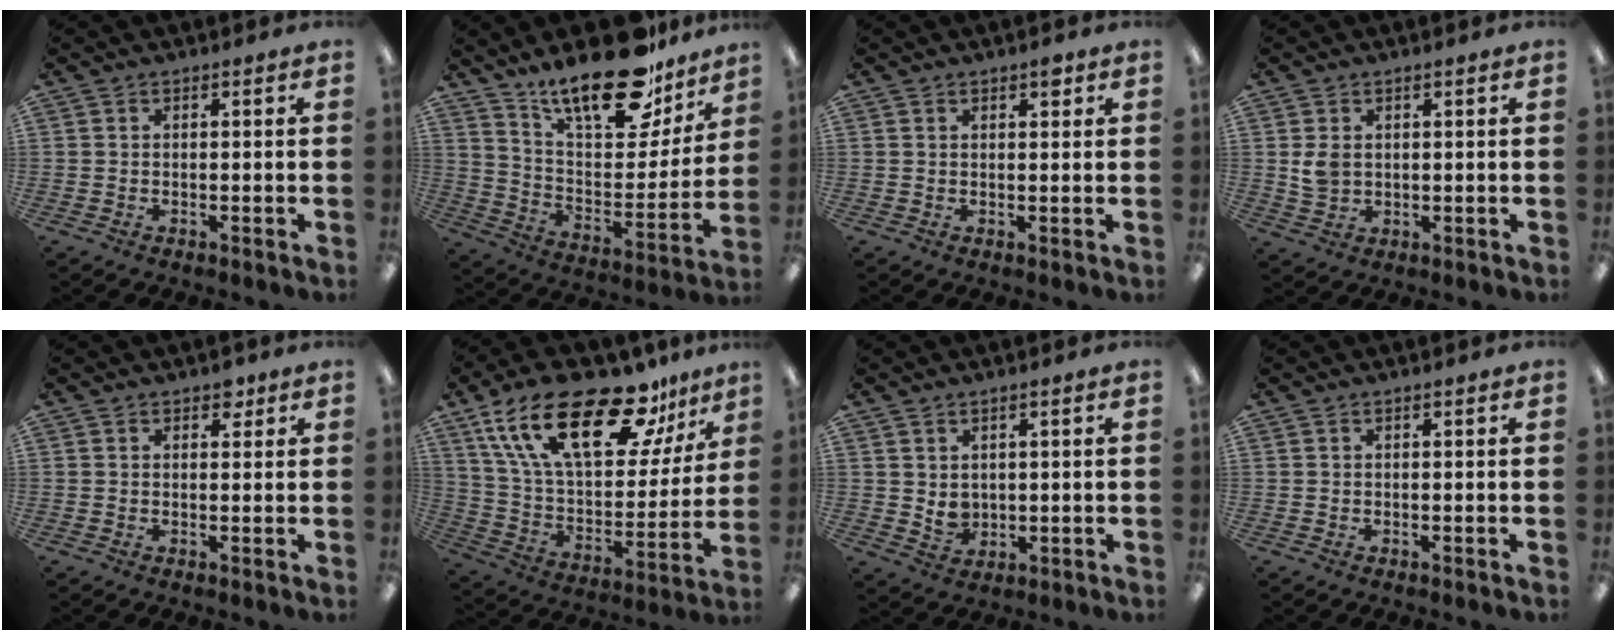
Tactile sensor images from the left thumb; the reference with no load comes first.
{"total": 22.8, "force": [17.5, 8.3, 12.1], "torque": [-0.186, -0.118, 0.300]}
{"total": 2.0, "force": [1.4, 1.0, 1.1], "torque": [-0.008, -0.003, 0.020]}
{"total": 3.6, "force": [1.0, 2.6, 2.2], "torque": [-0.037, 0.000, 0.017]}
{"total": 2.6, "force": [1.7, 1.5, 1.2], "torque": [-0.003, -0.007, 0.025]}
{"total": 26.9, "force": [16.6, 11.1, 18.1], "torque": [-0.317, -0.090, 0.285]}
{"total": 3.3, "force": [1.5, 2.6, 1.3], "torque": [-0.020, -0.006, 0.029]}
{"total": 0.0}